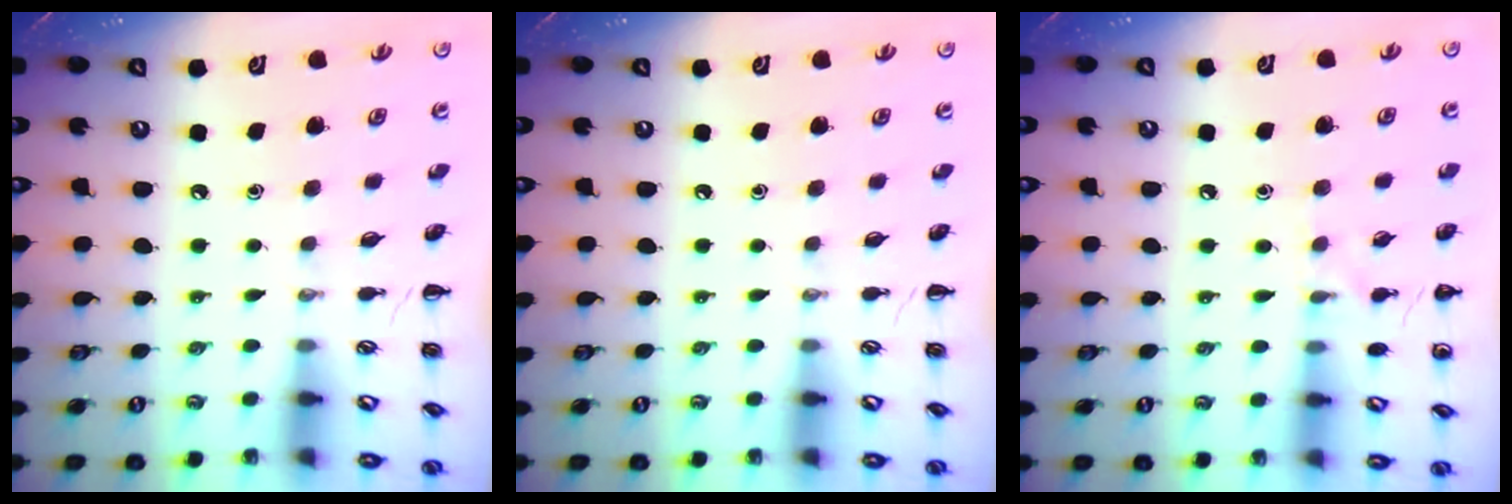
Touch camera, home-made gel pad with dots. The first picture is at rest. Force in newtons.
{"total": 0.0}
{"total": 7.7, "press": 7.4, "slide": 2.3}